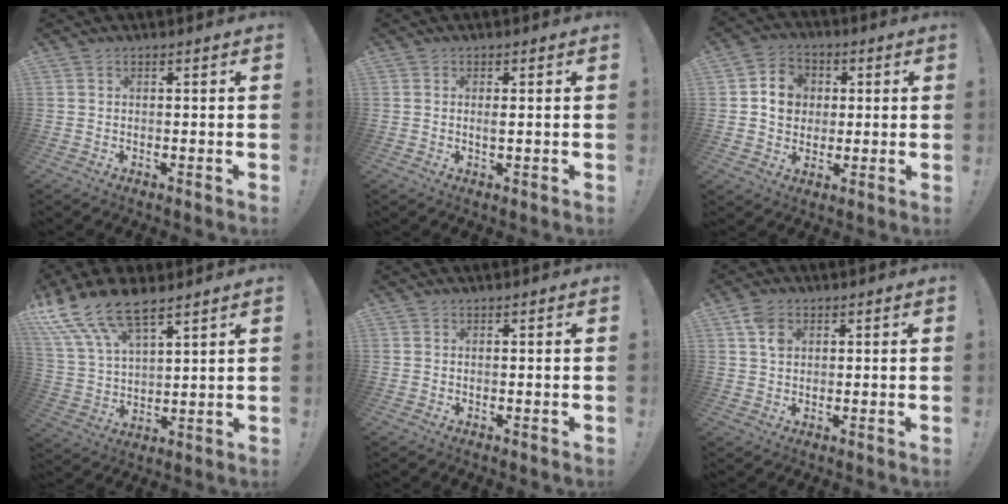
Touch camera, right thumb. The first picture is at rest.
{"total": 1.2, "force": [0.3, 0.1, 1.2], "torque": [-0.016, -0.004, 0.003]}
{"total": 10.2, "force": [1.6, 9.0, 4.4], "torque": [-0.050, 0.002, 0.035]}
{"total": 14.2, "force": [10.9, 5.0, 7.5], "torque": [-0.156, -0.062, 0.203]}
{"total": 0.0}
{"total": 4.9, "force": [1.9, 3.4, 3.1], "torque": [-0.053, 0.005, 0.037]}